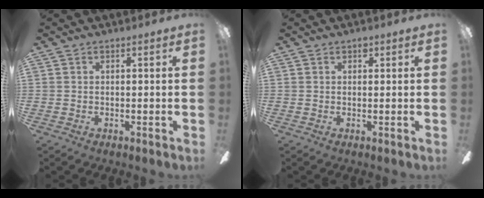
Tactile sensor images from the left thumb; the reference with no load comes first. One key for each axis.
{"total": 1.2, "fx": 0.7, "fy": 0.7, "fz": 0.5, "tx": -0.002, "ty": 0.000, "tz": 0.011}